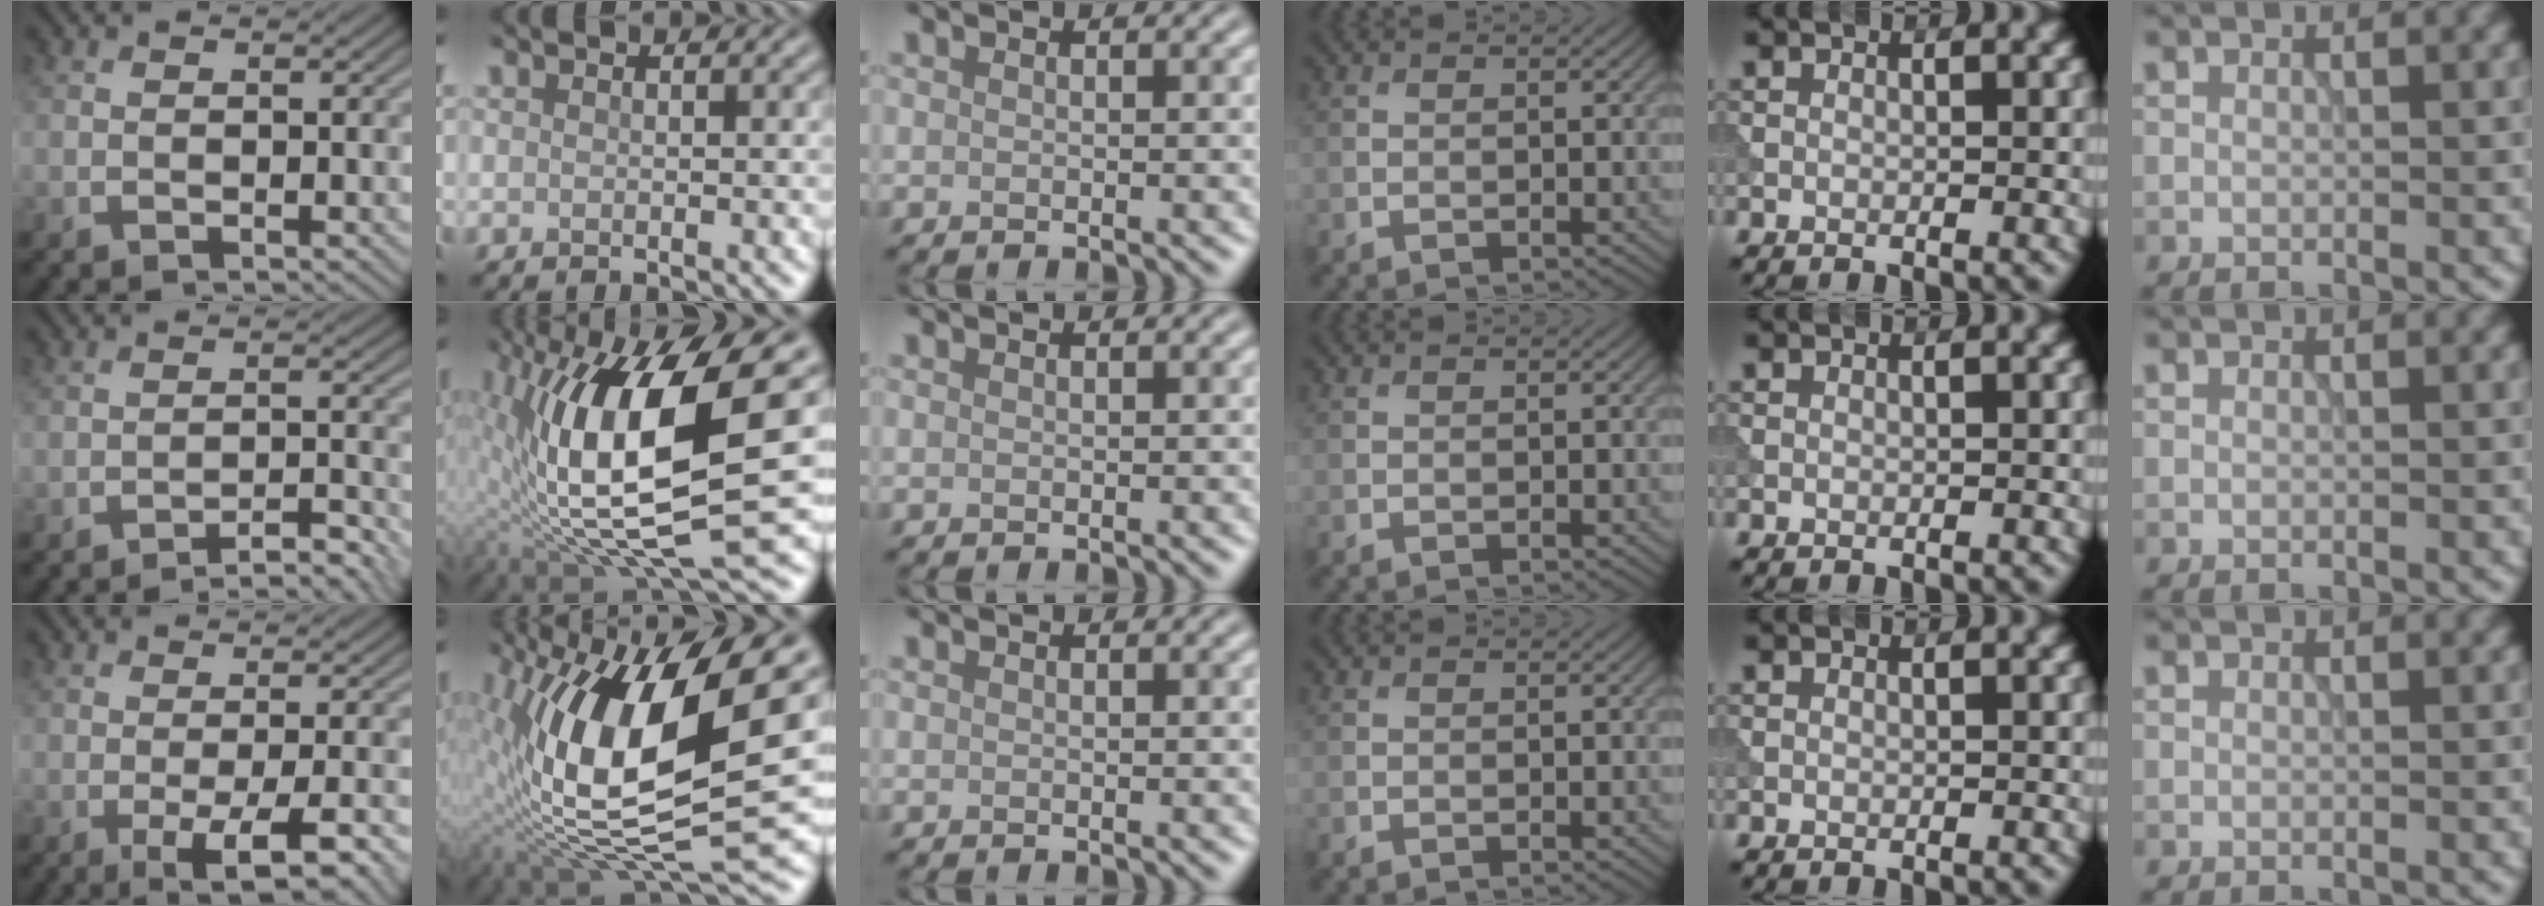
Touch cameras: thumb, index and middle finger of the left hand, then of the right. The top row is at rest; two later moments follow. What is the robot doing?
{"motion": "extract", "object": "tissue"}